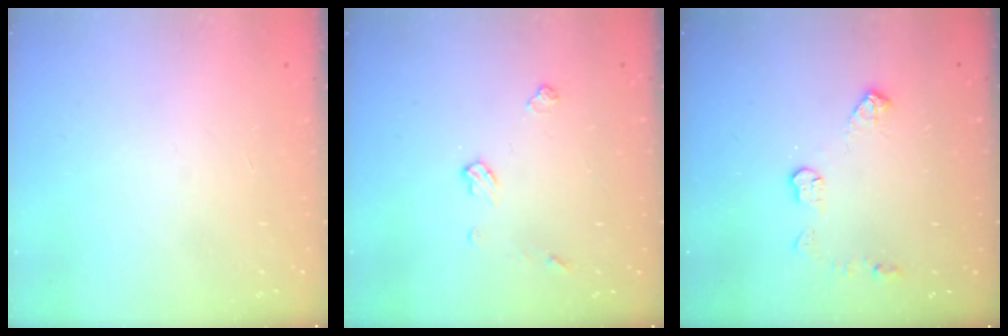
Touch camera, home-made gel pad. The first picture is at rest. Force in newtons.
{"total": 6.0, "press": 6.0, "slide": 0.1}
{"total": 7.4, "press": 7.4, "slide": 0.3}